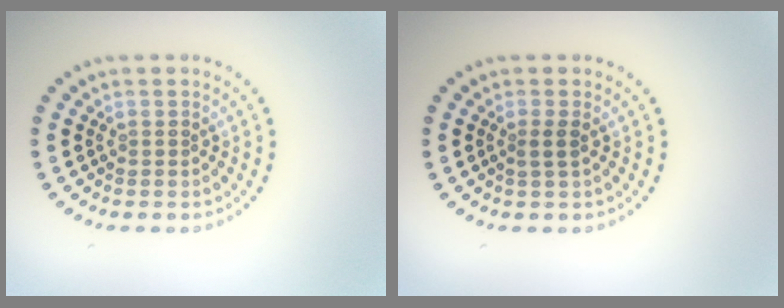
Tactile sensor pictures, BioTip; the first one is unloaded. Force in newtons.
{"total": 1.3, "press": 0.9, "slide": 0.9}